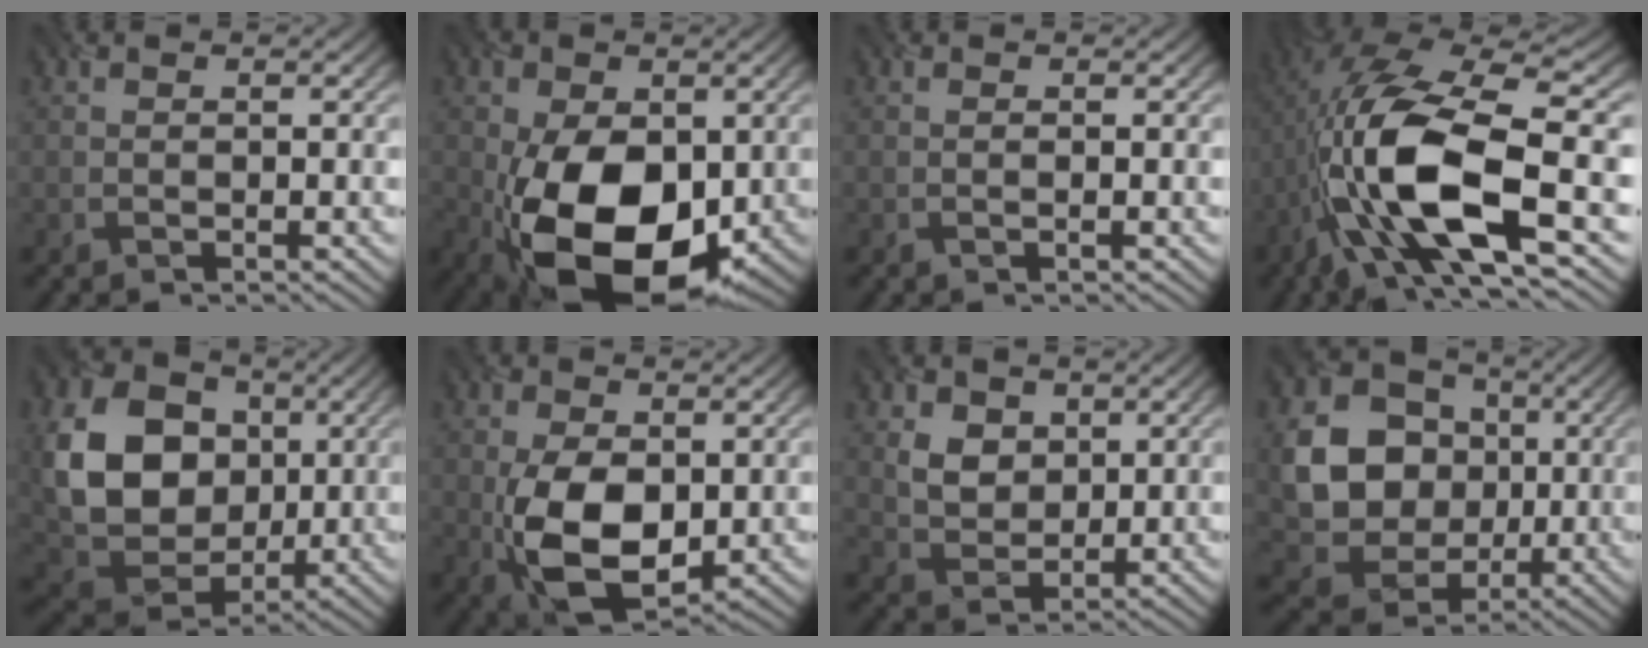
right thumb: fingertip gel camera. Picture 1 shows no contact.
{"total": 14.4, "force": [-3.0, 8.9, 10.9], "torque": [-0.198, -0.034, -0.047]}
{"total": 0.0}
{"total": 15.1, "force": [-3.1, 5.8, 13.6], "torque": [-0.275, 0.008, -0.056]}
{"total": 14.2, "force": [2.3, 11.3, 8.3], "torque": [-0.189, 0.003, 0.040]}
{"total": 10.1, "force": [-1.3, 6.1, 7.9], "torque": [-0.166, -0.014, -0.018]}
{"total": 4.3, "force": [1.8, 3.5, 1.6], "torque": [-0.049, -0.005, 0.035]}
{"total": 12.1, "force": [0.8, 10.5, 6.0], "torque": [-0.138, 0.000, 0.007]}